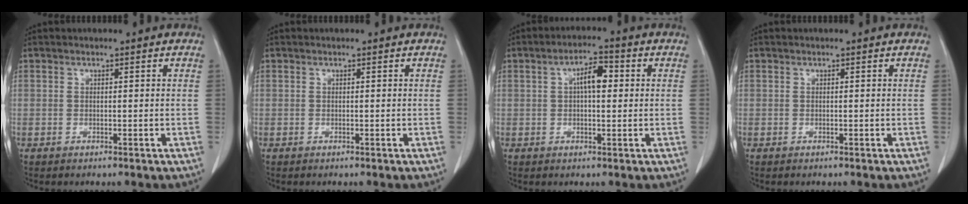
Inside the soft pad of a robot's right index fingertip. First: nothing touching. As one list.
[{"total": 0.0}, {"total": 4.7, "force": [0.8, 1.6, 4.3], "torque": [-0.074, 0.014, 0.012]}, {"total": 0.0}]